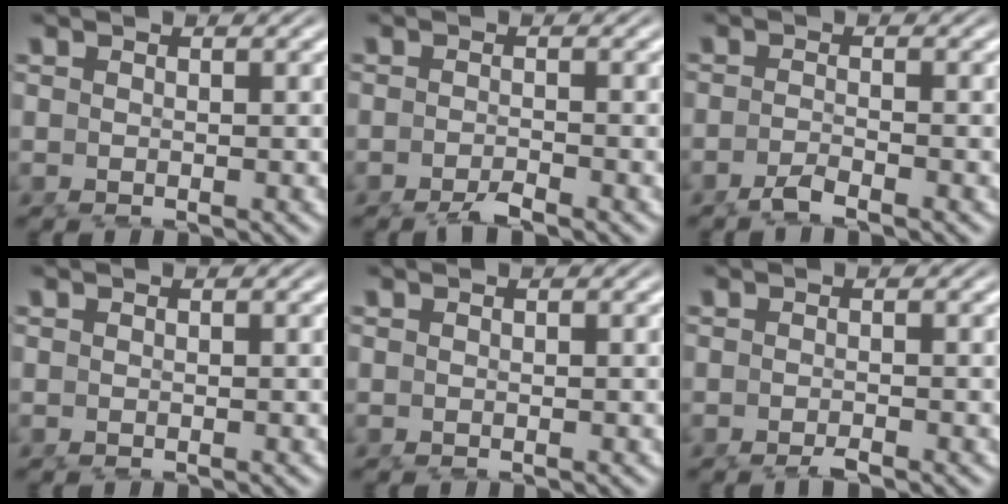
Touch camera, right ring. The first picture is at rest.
{"total": 1.7, "force": [-1.5, -0.4, 0.6], "torque": [-0.009, -0.003, -0.029]}
{"total": 2.0, "force": [-1.8, -0.5, 0.8], "torque": [-0.008, -0.005, -0.031]}
{"total": 0.0}
{"total": 0.0}
{"total": 1.2, "force": [-1.0, -0.5, 0.4], "torque": [-0.004, -0.002, -0.018]}